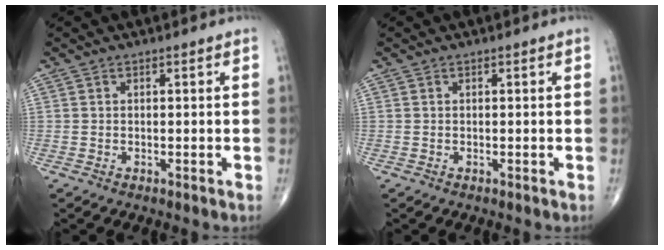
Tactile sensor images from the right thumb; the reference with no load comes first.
{"total": 0.0}